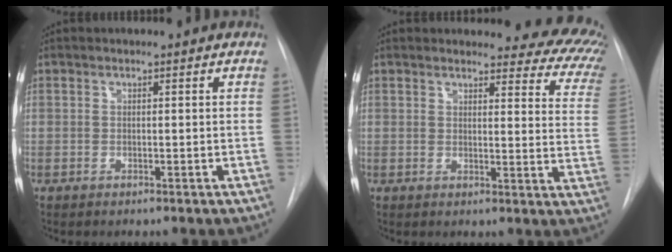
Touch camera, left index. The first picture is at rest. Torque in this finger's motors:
{"motor_torque": [0.99, -1.15, 0.06, -0.03]}